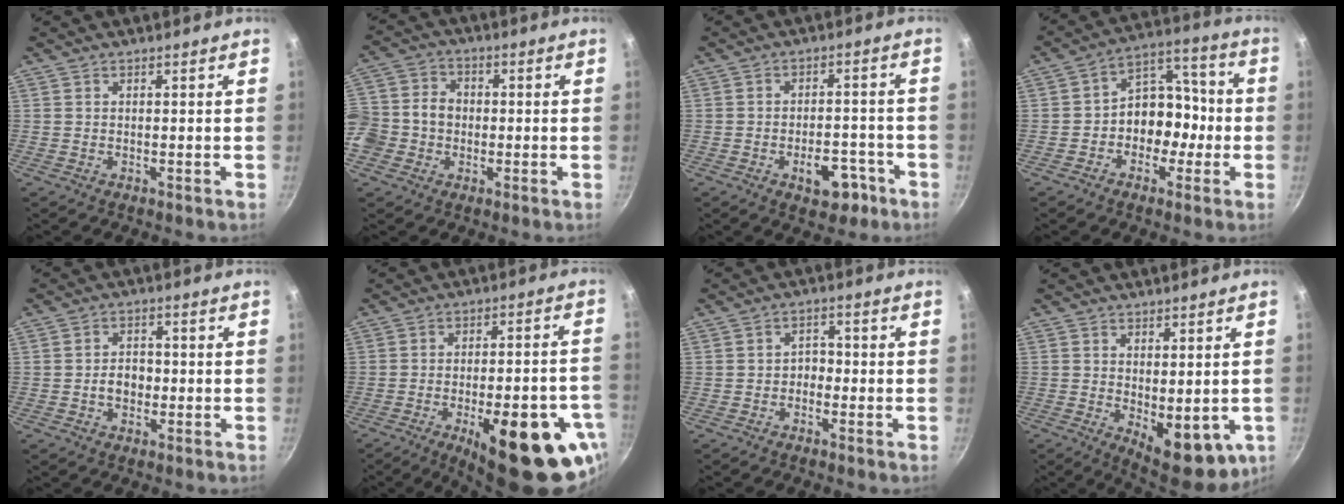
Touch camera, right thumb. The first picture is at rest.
{"total": 13.2, "force": [-2.1, 11.3, 6.5], "torque": [-0.125, 0.036, -0.051]}
{"total": 7.8, "force": [-3.7, 4.5, 5.2], "torque": [-0.040, 0.026, -0.044]}
{"total": 10.7, "force": [-2.6, 8.4, 6.0], "torque": [-0.024, 0.059, -0.051]}
{"total": 4.1, "force": [-0.8, 3.1, 2.6], "torque": [-0.021, 0.014, -0.014]}
{"total": 23.9, "force": [-11.0, 8.9, 19.3], "torque": [-0.200, 0.032, -0.141]}
{"total": 2.6, "force": [-1.2, 1.9, 1.2], "torque": [-0.002, 0.018, -0.023]}
{"total": 11.5, "force": [-1.5, 5.4, 10.1], "torque": [-0.110, -0.016, -0.005]}